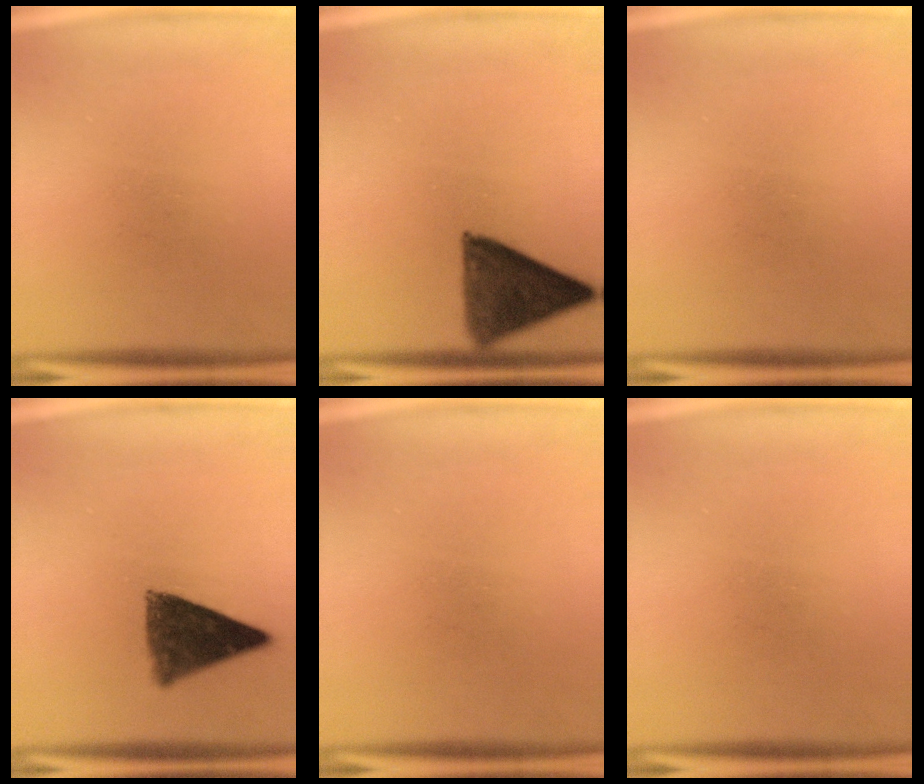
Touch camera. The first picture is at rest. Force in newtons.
{"total": 11.1}
{"total": 0.0}
{"total": 10.0}
{"total": 0.0}
{"total": 0.0}